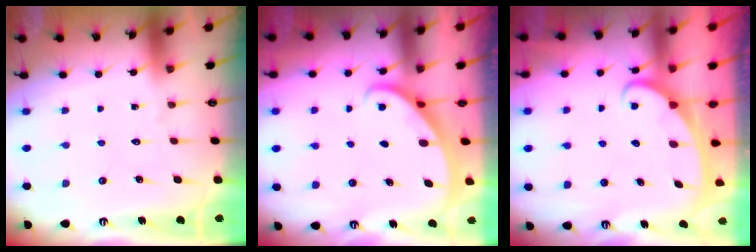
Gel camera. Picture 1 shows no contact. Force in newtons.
{"total": 1.9, "press": 1.9, "slide": 0.1}
{"total": 2.5, "press": 2.5, "slide": 0.3}